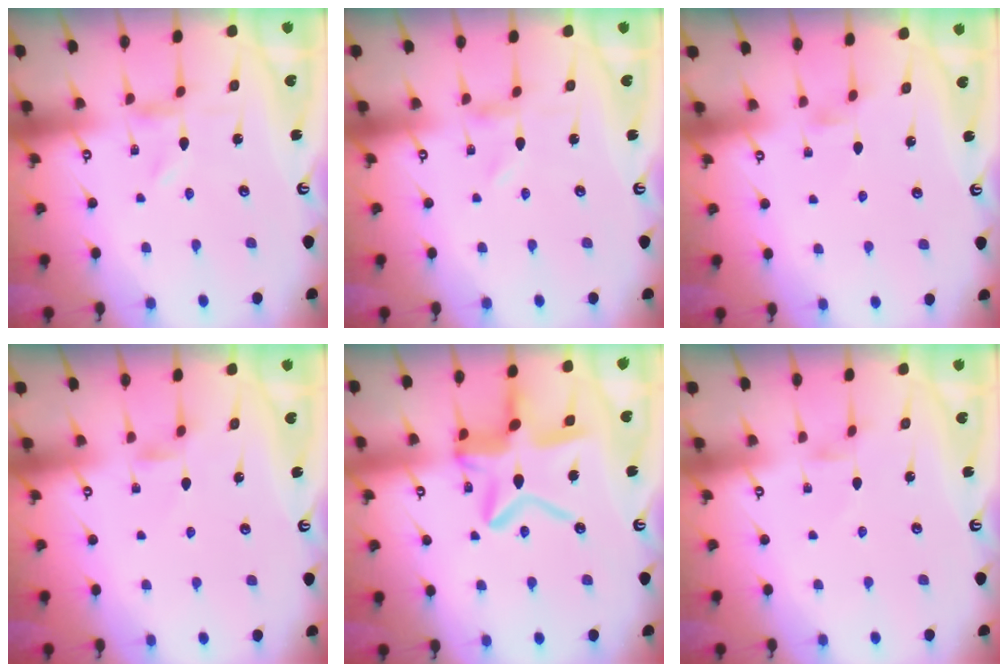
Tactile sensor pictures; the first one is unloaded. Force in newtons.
{"total": 0.0}
{"total": 0.9, "press": 0.8, "slide": 0.3}
{"total": 2.1, "press": 2.1, "slide": 0.3}
{"total": 16.2, "press": 16.2, "slide": 1.5}
{"total": 1.4, "press": 1.4, "slide": 0.2}